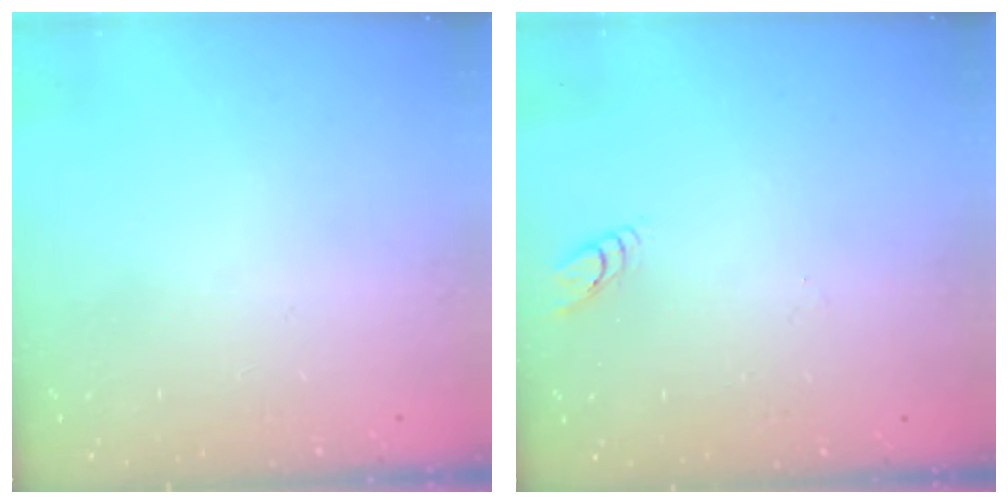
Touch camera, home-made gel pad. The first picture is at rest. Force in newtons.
{"total": 2.7, "press": 2.7, "slide": 0.3}